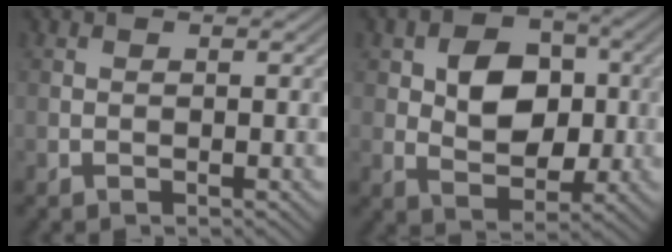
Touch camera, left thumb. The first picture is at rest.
{"total": 7.3, "force": [0.7, 5.2, 5.0], "torque": [-0.083, 0.003, 0.006]}